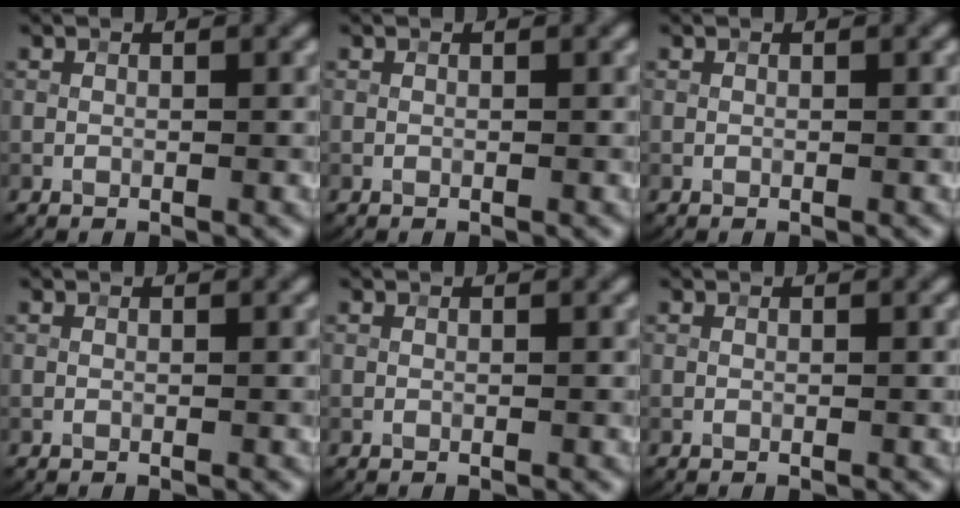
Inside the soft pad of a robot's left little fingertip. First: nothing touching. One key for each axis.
{"total": 0.0}
{"total": 0.0}
{"total": 0.0}
{"total": 0.0}
{"total": 0.0}